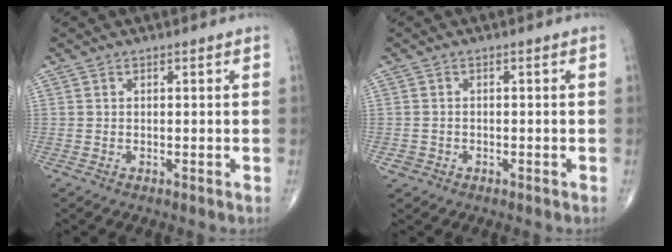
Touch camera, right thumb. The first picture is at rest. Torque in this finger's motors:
{"motor_torque": [0.08, 0.02, -0.10, -0.16, -0.02]}